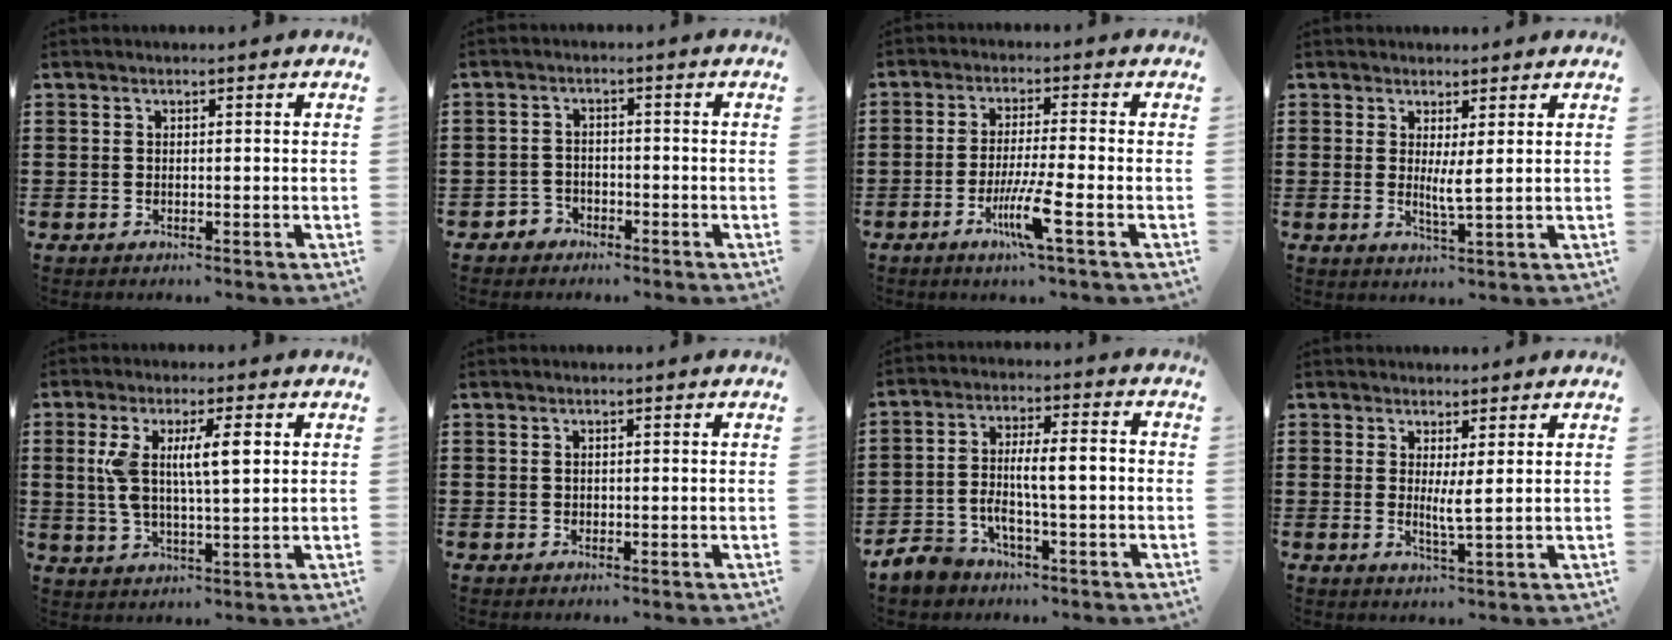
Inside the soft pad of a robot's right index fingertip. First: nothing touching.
{"total": 2.1, "force": [-1.7, 1.2, 0.2], "torque": [-0.011, 0.002, -0.039]}
{"total": 6.8, "force": [-3.0, 0.1, 6.1], "torque": [-0.119, -0.017, -0.055]}
{"total": 2.9, "force": [0.9, -0.1, 2.7], "torque": [-0.054, -0.007, 0.015]}
{"total": 8.3, "force": [2.1, 2.5, 7.7], "torque": [-0.162, 0.005, 0.031]}
{"total": 0.5, "force": [0.2, 0.4, 0.2], "torque": [-0.005, 0.003, 0.003]}
{"total": 7.0, "force": [-2.4, 3.0, 5.9], "torque": [-0.126, 0.003, -0.049]}
{"total": 2.8, "force": [0.9, -0.3, 2.6], "torque": [-0.045, -0.011, 0.013]}